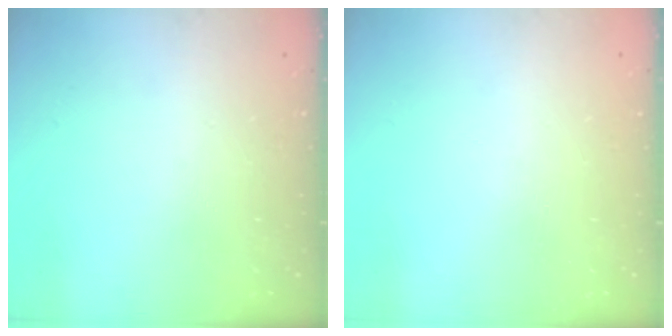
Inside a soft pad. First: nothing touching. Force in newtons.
{"total": 0.0}